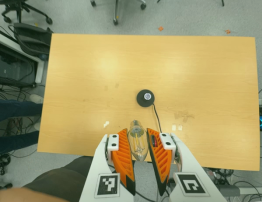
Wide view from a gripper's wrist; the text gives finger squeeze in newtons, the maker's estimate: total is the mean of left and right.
{"total": 13.7, "left": 15.6, "right": 11.8}